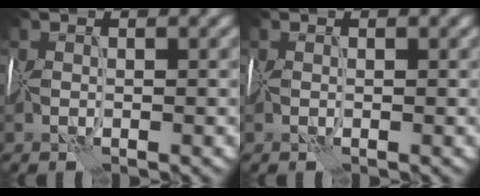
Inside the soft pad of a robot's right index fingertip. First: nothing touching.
{"total": 0.0}